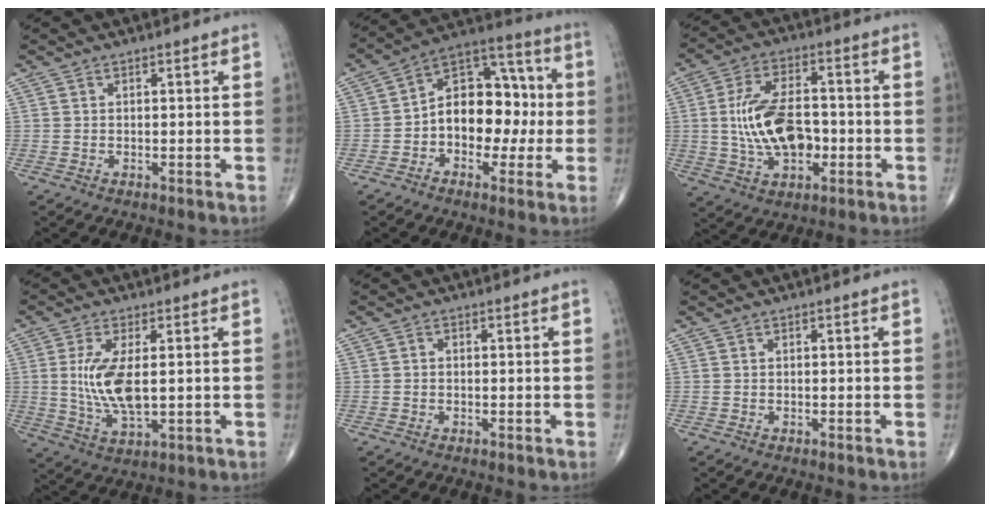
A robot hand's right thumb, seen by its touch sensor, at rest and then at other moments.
{"total": 15.0, "force": [-1.3, 10.1, 11.0], "torque": [-0.128, 0.049, -0.029]}
{"total": 14.1, "force": [-1.3, 8.1, 11.5], "torque": [-0.200, 0.018, -0.019]}
{"total": 9.8, "force": [0.8, 3.9, 8.9], "torque": [-0.185, -0.015, 0.023]}
{"total": 0.6, "force": [-0.2, 0.5, 0.3], "torque": [-0.003, 0.002, -0.007]}
{"total": 0.0}